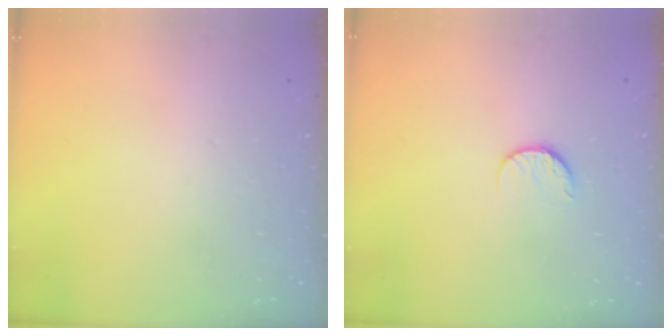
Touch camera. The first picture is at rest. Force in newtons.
{"total": 6.9, "press": 6.9, "slide": 0.6}